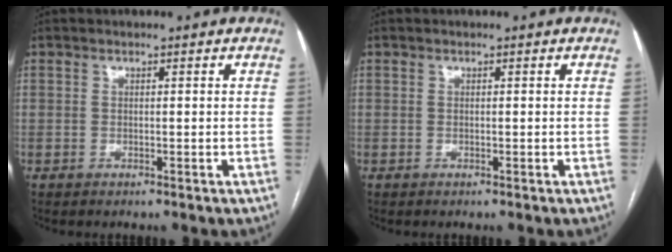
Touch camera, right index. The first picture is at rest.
{"total": 0.0}